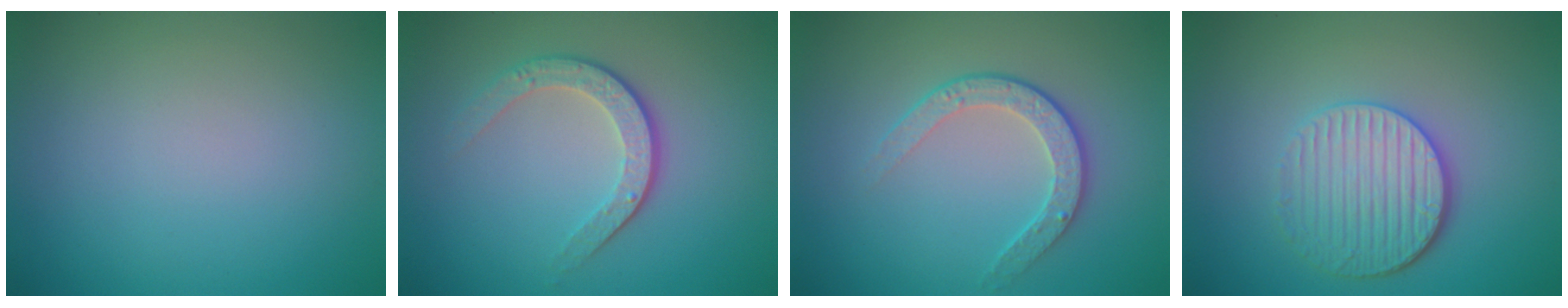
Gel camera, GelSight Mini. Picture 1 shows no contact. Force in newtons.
{"total": 3.3, "press": 2.5, "slide": 2.1}
{"total": 2.6, "press": 2.0, "slide": 1.7}
{"total": 4.3, "press": 3.6, "slide": 2.3}